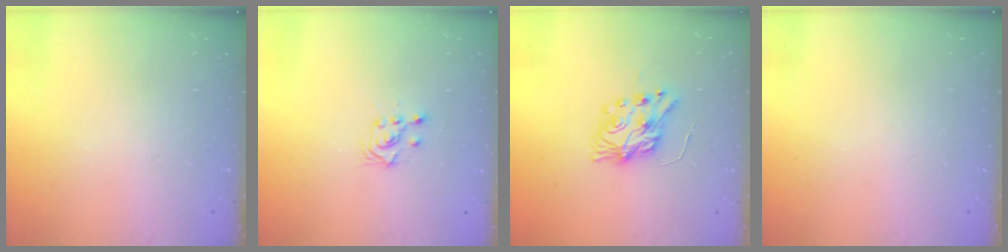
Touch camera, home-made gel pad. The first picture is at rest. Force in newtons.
{"total": 3.2, "press": 3.1, "slide": 0.9}
{"total": 8.1, "press": 8.1, "slide": 0.2}
{"total": 0.0}